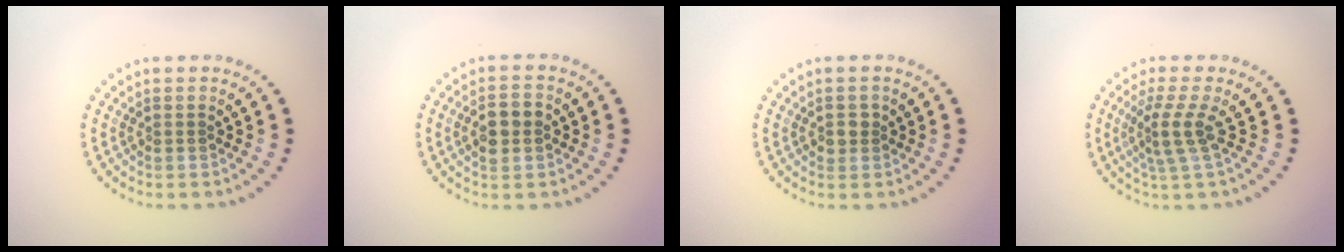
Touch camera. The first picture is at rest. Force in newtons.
{"total": 3.2, "press": 3.2, "slide": 0.1}
{"total": 1.3, "press": 1.3, "slide": 0.4}
{"total": 2.8, "press": 2.0, "slide": 2.0}